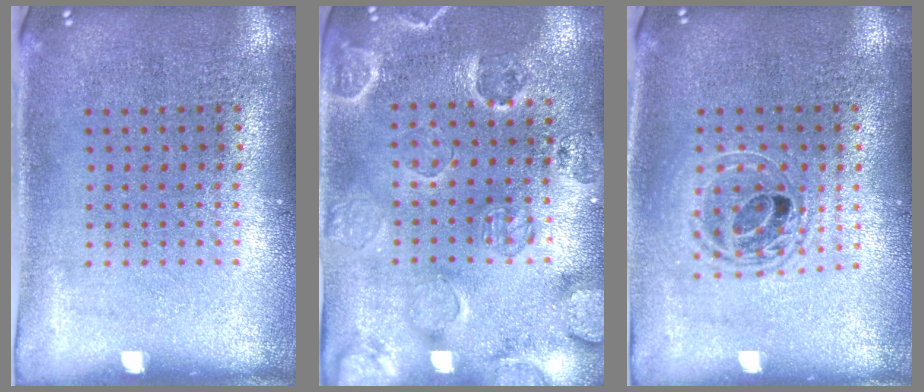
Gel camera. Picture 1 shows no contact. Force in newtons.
{"total": 2.4, "press": 2.1, "slide": 1.1}
{"total": 1.7, "press": 1.4, "slide": 0.9}